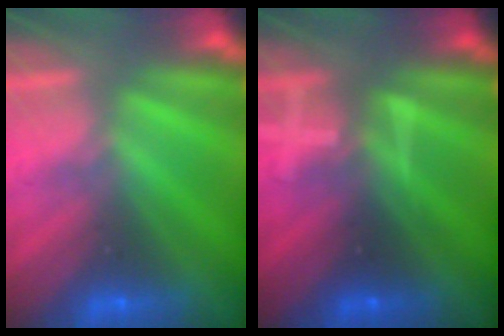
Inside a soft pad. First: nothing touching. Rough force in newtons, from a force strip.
{"total": 3.1}